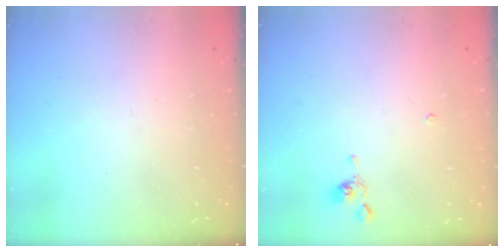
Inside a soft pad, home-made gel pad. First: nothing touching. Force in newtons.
{"total": 0.7, "press": 0.6, "slide": 0.3}